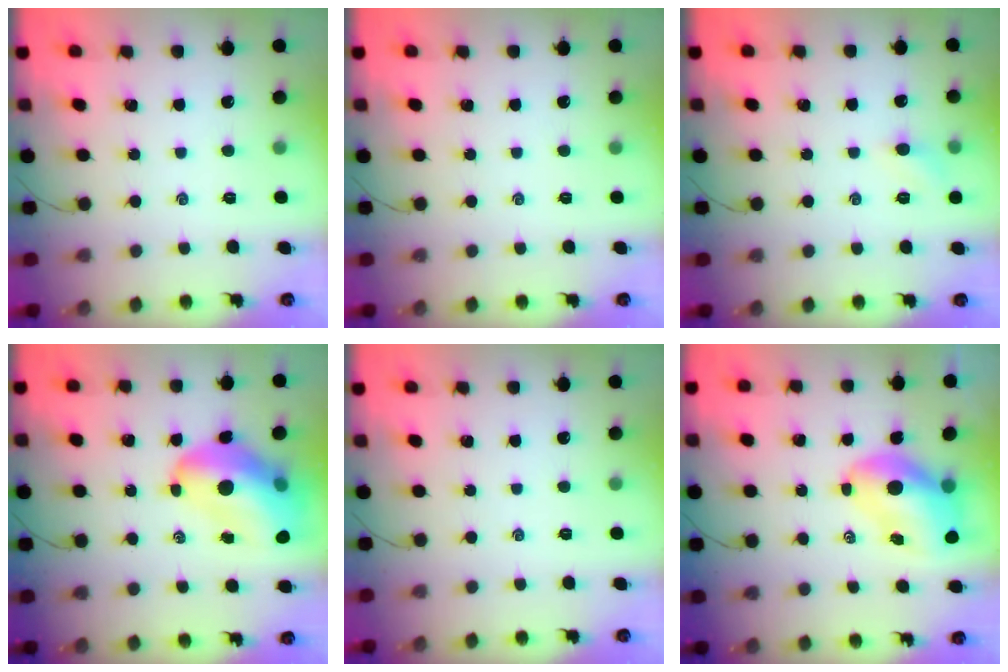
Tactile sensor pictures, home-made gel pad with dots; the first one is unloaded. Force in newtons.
{"total": 0.0}
{"total": 4.2, "press": 3.9, "slide": 1.3}
{"total": 17.1, "press": 16.4, "slide": 4.8}
{"total": 0.0}
{"total": 9.2, "press": 8.9, "slide": 2.6}